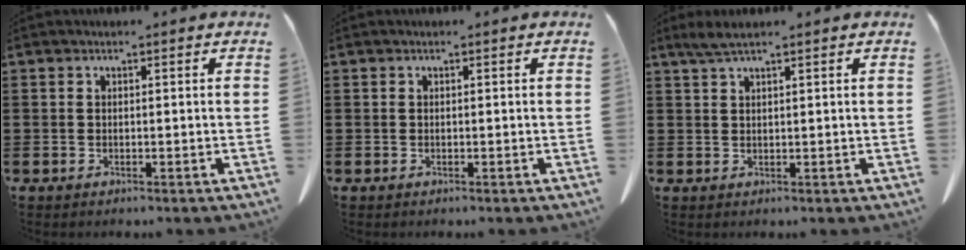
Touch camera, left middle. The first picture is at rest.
{"total": 0.0}
{"total": 2.2, "force": [1.7, 0.1, 1.4], "torque": [-0.031, 0.001, 0.031]}